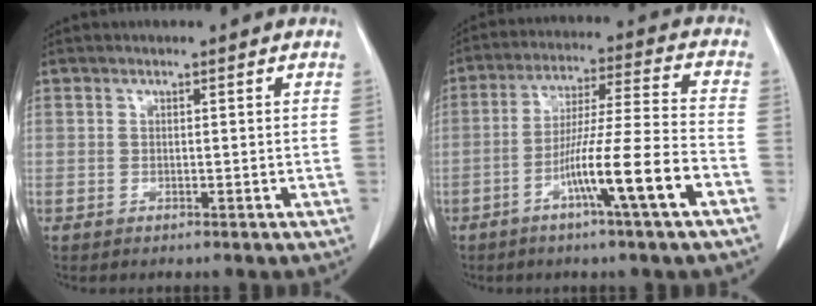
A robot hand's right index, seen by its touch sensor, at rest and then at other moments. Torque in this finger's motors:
{"motor_torque": [1.62, -0.52, 0.65, 0.21]}